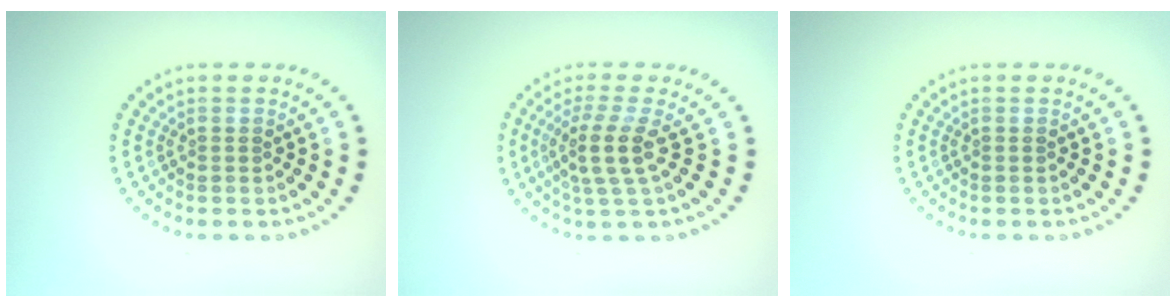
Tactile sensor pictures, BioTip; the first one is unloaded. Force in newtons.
{"total": 3.2, "press": 2.3, "slide": 2.2}
{"total": 0.0}